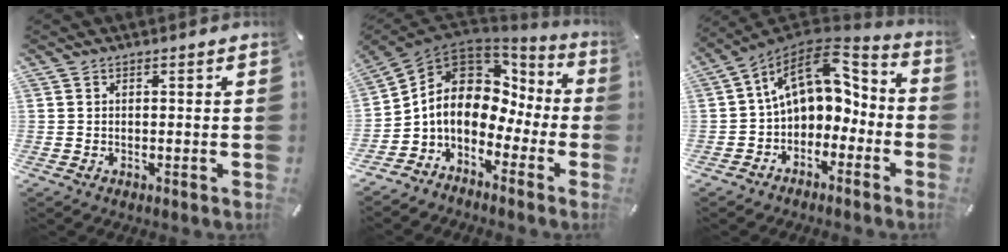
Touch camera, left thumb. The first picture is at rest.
{"total": 10.5, "force": [0.4, 8.5, 6.2], "torque": [-0.134, -0.014, 0.002]}
{"total": 12.7, "force": [3.7, 8.9, 8.2], "torque": [-0.123, -0.020, 0.070]}